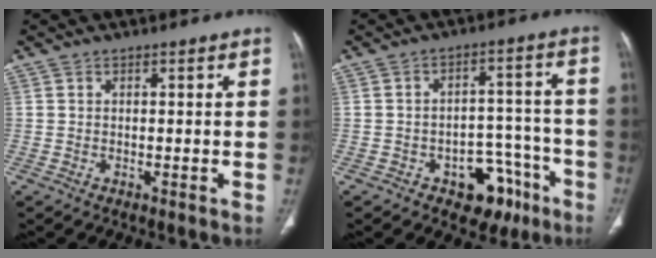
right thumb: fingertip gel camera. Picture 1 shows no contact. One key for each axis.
{"total": 10.7, "fx": -6.0, "fy": 6.7, "fz": 5.8, "tx": -0.032, "ty": 0.050, "tz": -0.075}